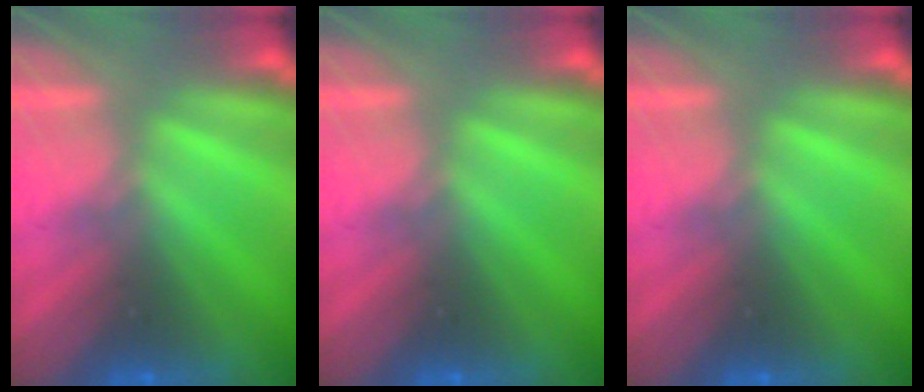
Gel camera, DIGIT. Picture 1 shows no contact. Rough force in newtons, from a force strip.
{"total": 0.0}
{"total": 0.0}